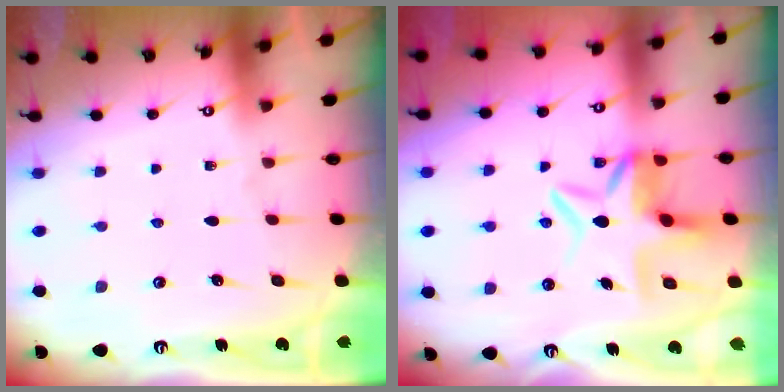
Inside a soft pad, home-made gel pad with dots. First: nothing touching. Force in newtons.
{"total": 6.5, "press": 6.2, "slide": 2.1}